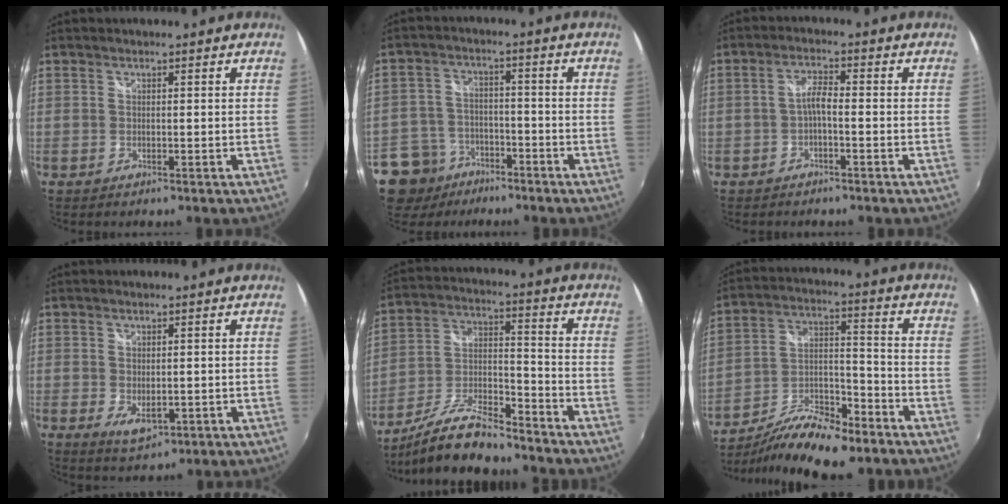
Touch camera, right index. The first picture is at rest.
{"total": 10.7, "force": [-6.5, 8.2, 2.3], "torque": [-0.077, 0.021, -0.099]}
{"total": 2.8, "force": [-1.2, 0.6, 2.5], "torque": [-0.053, 0.008, -0.024]}
{"total": 4.1, "force": [-0.7, 2.4, 3.2], "torque": [-0.055, -0.014, -0.005]}
{"total": 14.4, "force": [-11.8, 4.0, 7.1], "torque": [-0.156, 0.000, -0.215]}
{"total": 15.8, "force": [-12.2, 4.6, 8.8], "torque": [-0.175, -0.008, -0.217]}